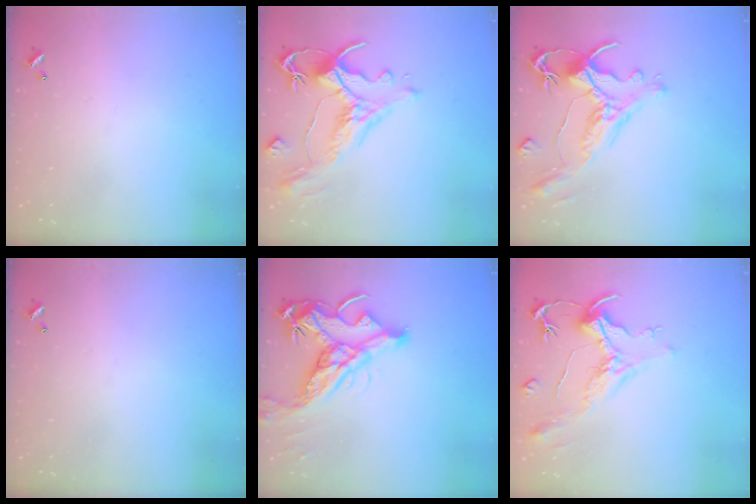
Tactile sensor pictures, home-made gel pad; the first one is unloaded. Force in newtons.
{"total": 1.6, "press": 0.8, "slide": 1.4}
{"total": 1.5, "press": 0.7, "slide": 1.3}
{"total": 0.0}
{"total": 14.7, "press": 14.5, "slide": 2.1}
{"total": 2.1, "press": 1.7, "slide": 1.3}